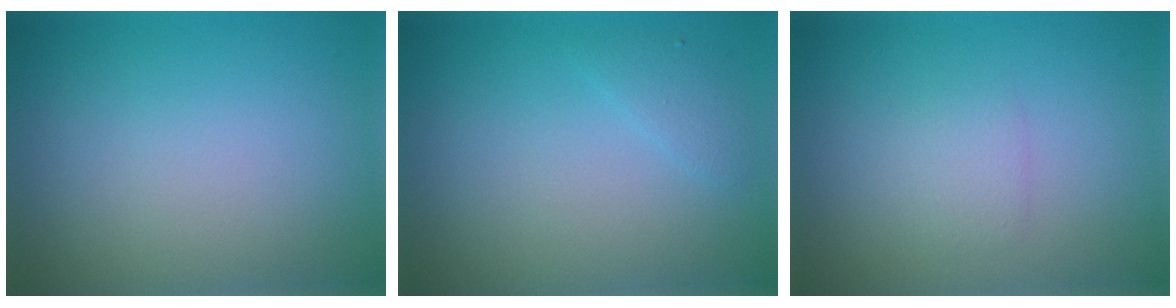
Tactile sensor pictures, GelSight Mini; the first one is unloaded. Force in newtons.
{"total": 1.2, "press": 1.2, "slide": 0.1}
{"total": 1.4, "press": 1.4, "slide": 0.0}